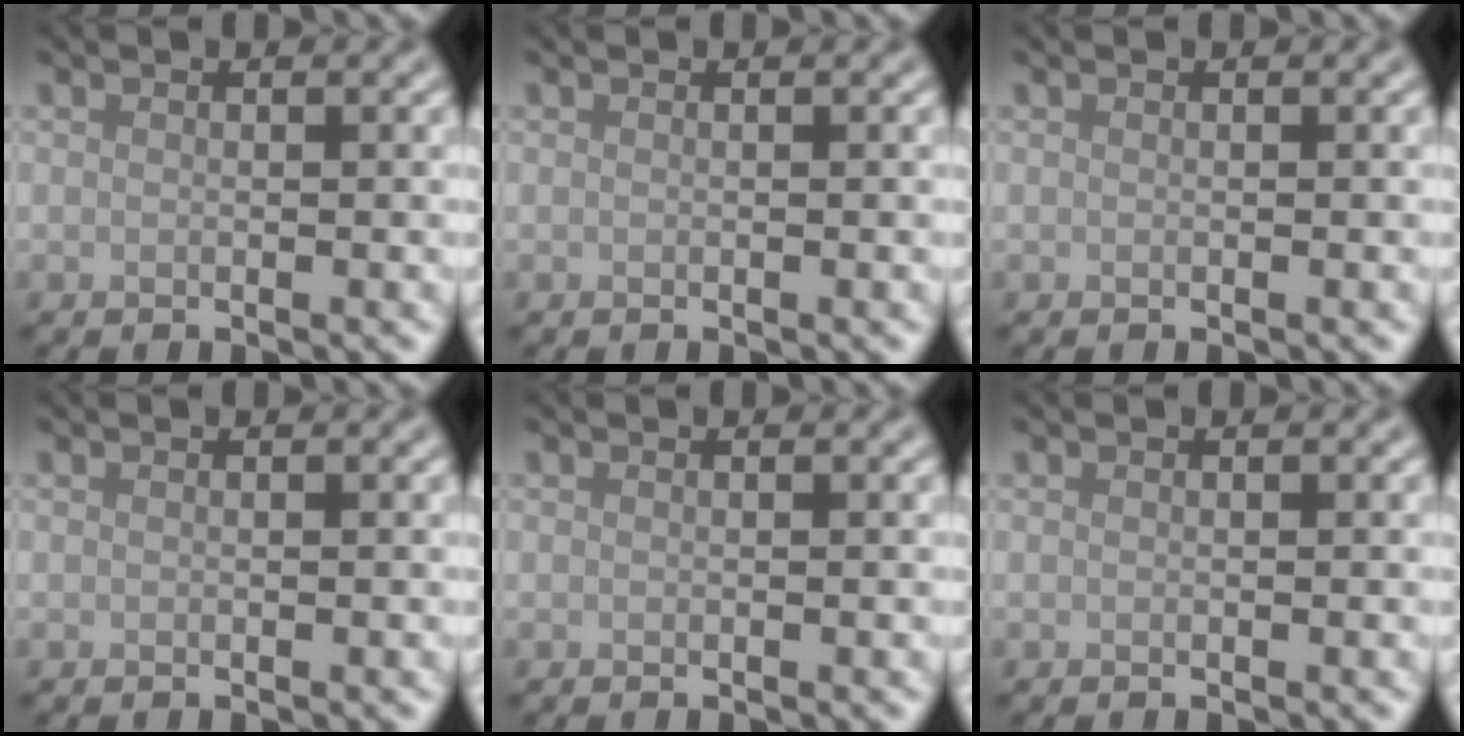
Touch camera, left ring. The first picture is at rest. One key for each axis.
{"total": 0.0}
{"total": 0.0}
{"total": 0.0}
{"total": 0.0}
{"total": 0.0}